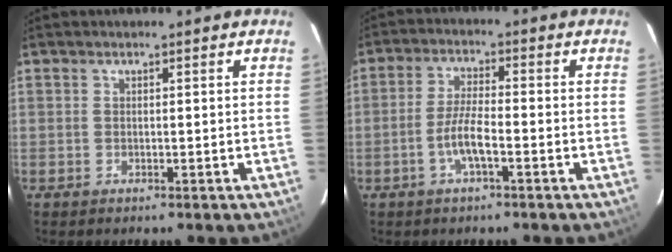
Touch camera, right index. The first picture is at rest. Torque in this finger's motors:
{"motor_torque": [0.99, -0.33, 0.54, 0.12]}